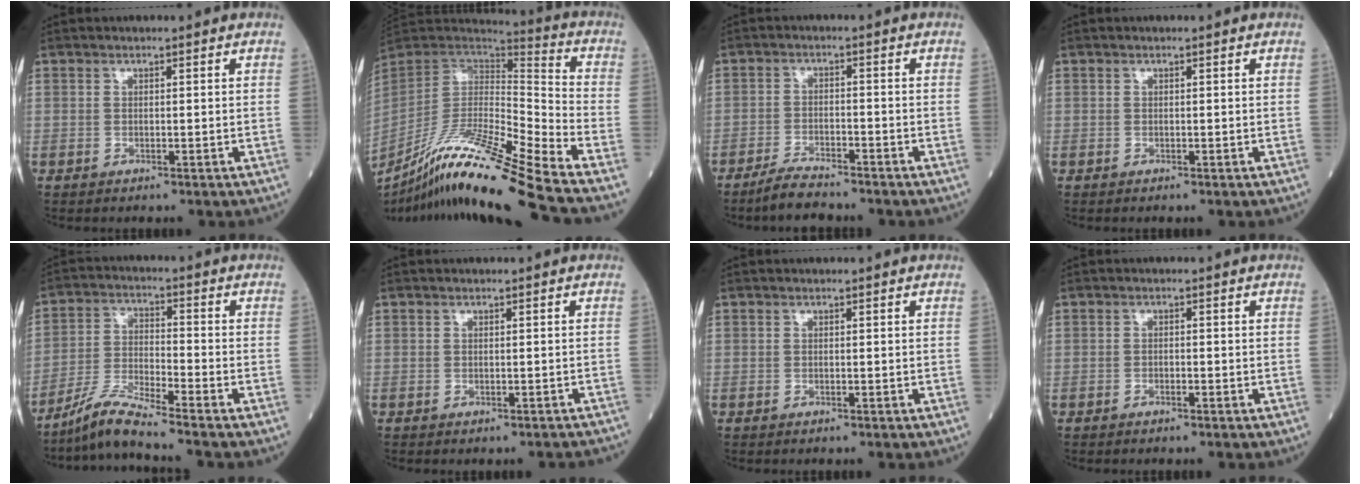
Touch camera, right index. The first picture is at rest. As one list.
[{"total": 23.2, "force": [-18.4, -2.0, 14.1], "torque": [-0.263, -0.039, -0.336]}, {"total": 4.6, "force": [-4.1, 0.5, 2.0], "torque": [-0.044, -0.012, -0.078]}, {"total": 0.0}, {"total": 6.9, "force": [-6.2, -1.3, 3.0], "torque": [-0.066, -0.021, -0.122]}, {"total": 2.0, "force": [-1.8, 0.4, 0.6], "torque": [-0.006, 0.001, -0.023]}, {"total": 0.0}, {"total": 0.8, "force": [-0.5, 0.3, 0.5], "torque": [-0.009, 0.001, -0.009]}]